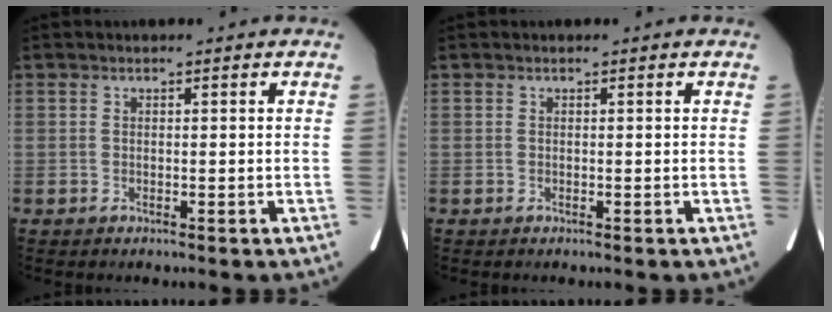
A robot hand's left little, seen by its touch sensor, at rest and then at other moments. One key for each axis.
{"total": 0.0}